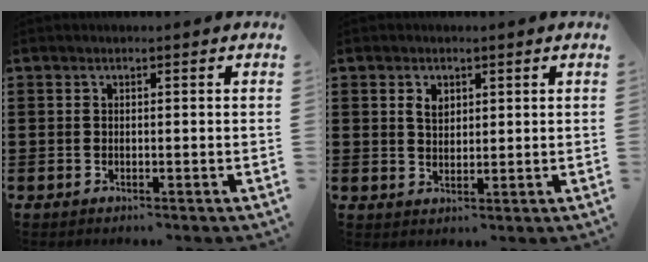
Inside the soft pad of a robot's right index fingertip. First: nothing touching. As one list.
[{"total": 2.5, "force": [1.1, 1.7, 1.5], "torque": [-0.035, 0.006, 0.020]}]